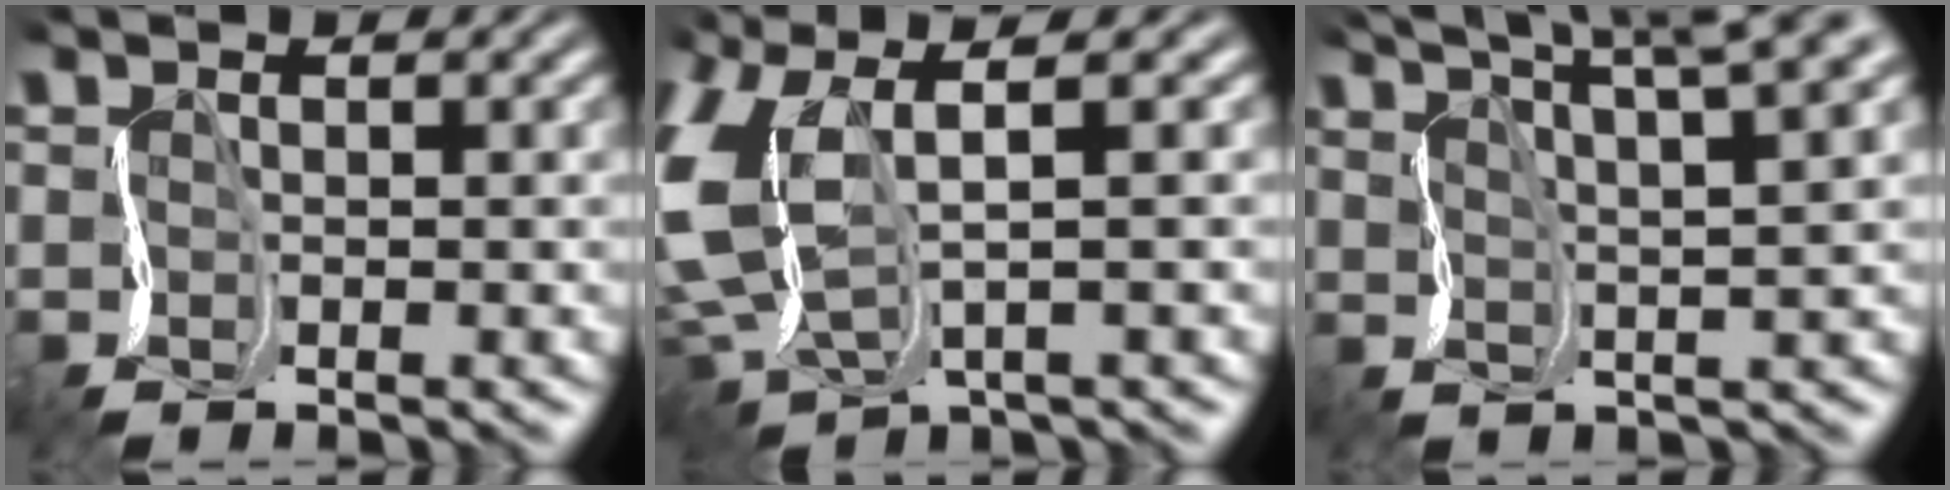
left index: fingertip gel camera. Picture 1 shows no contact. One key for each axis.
{"total": 5.7, "fx": 2.1, "fy": 2.4, "fz": 4.7, "tx": -0.144, "ty": 0.005, "tz": 0.037}
{"total": 7.7, "fx": 5.8, "fy": 1.0, "fz": 5.1, "tx": -0.063, "ty": 0.042, "tz": 0.059}